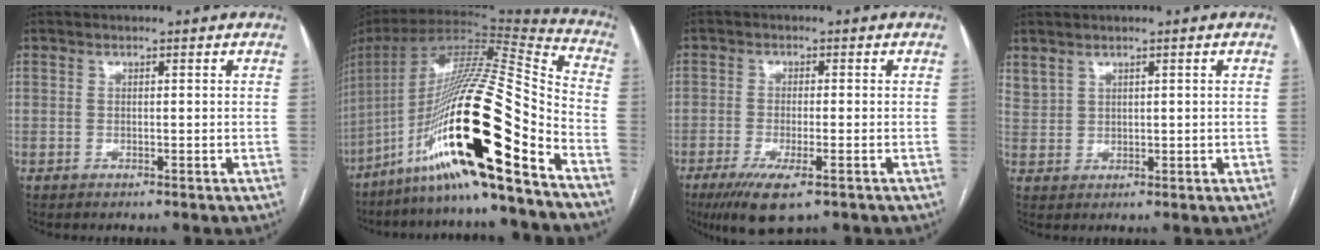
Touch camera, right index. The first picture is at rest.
{"total": 26.7, "force": [-14.6, 2.0, 22.2], "torque": [-0.406, -0.015, -0.259]}
{"total": 7.6, "force": [-4.5, 1.4, 6.0], "torque": [-0.107, -0.020, -0.071]}
{"total": 2.8, "force": [2.3, 1.3, 0.8], "torque": [-0.023, 0.009, 0.059]}